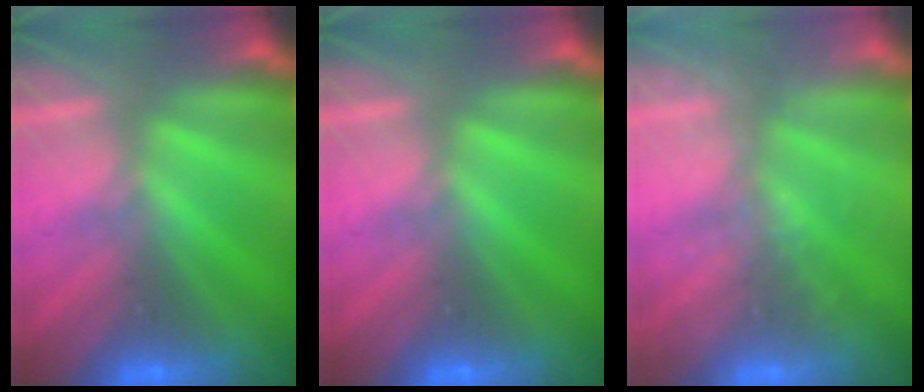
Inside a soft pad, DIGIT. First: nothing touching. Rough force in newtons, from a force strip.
{"total": 0.0}
{"total": 1.9}